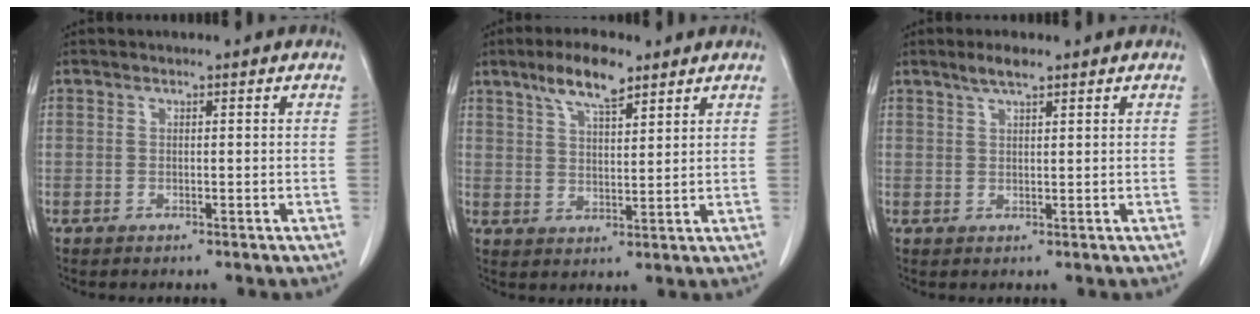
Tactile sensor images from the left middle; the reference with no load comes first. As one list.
[{"total": 7.4, "force": [5.1, 1.8, 5.0], "torque": [-0.099, 0.007, 0.094]}, {"total": 2.8, "force": [2.1, 0.4, 1.8], "torque": [-0.041, 0.004, 0.041]}]